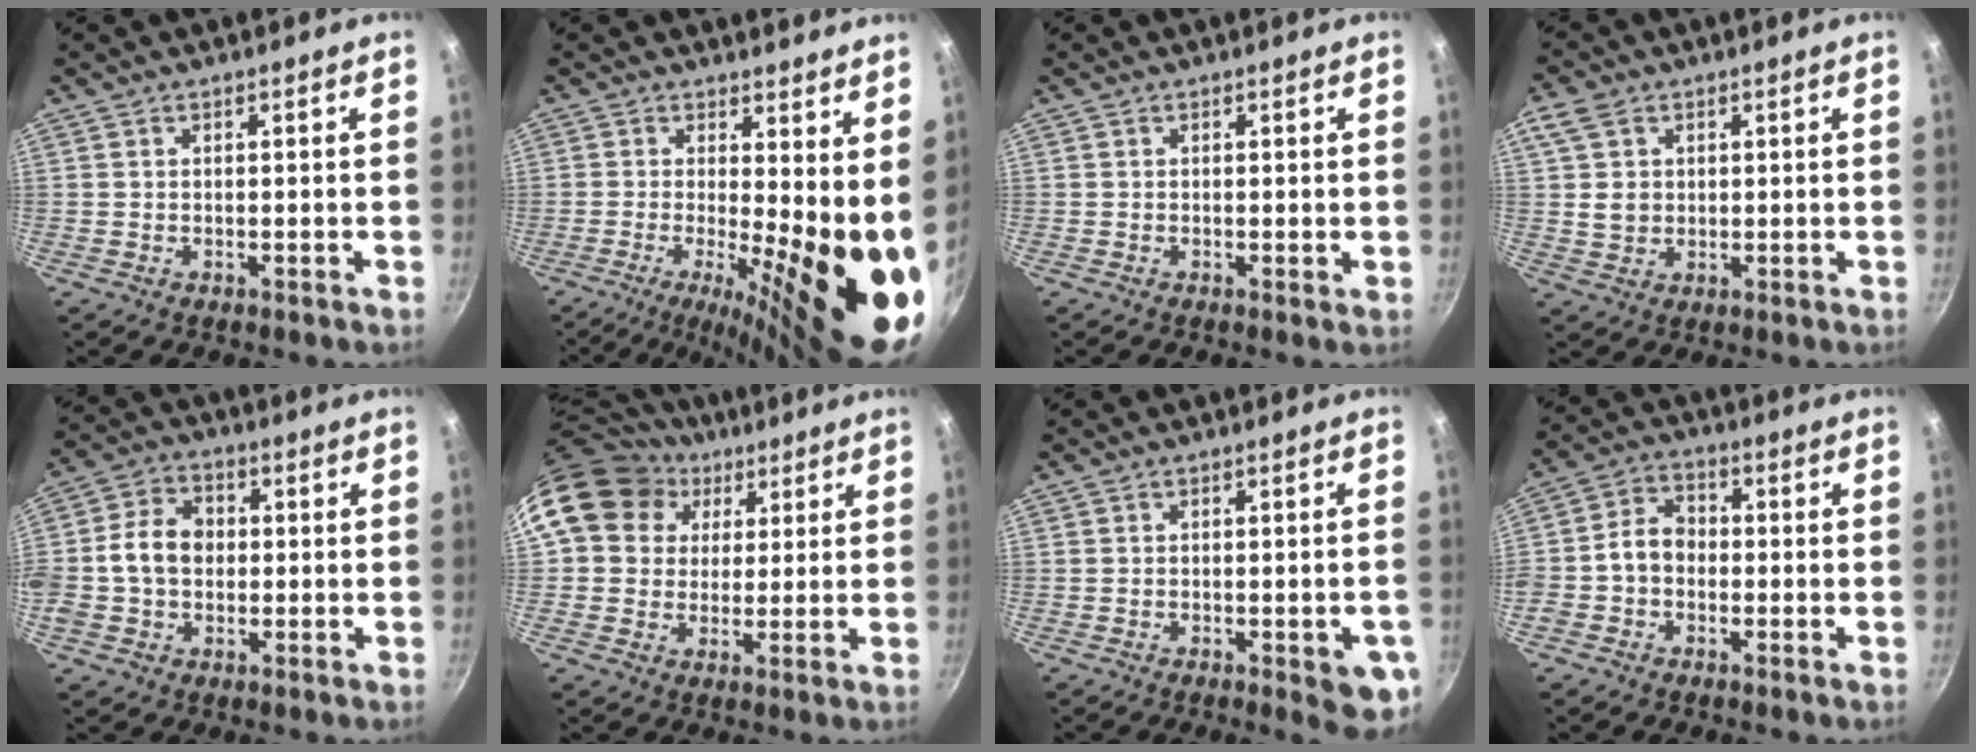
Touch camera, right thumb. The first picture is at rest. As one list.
[{"total": 15.1, "force": [-0.6, 4.4, 14.4], "torque": [-0.177, -0.026, -0.007]}, {"total": 0.0}, {"total": 6.2, "force": [1.8, 4.9, 3.2], "torque": [-0.045, -0.005, 0.030]}, {"total": 10.1, "force": [-0.3, 7.7, 6.5], "torque": [-0.099, 0.023, -0.021]}, {"total": 15.8, "force": [6.1, 13.1, 6.3], "torque": [-0.099, 0.013, 0.100]}, {"total": 7.6, "force": [-2.7, 2.5, 6.7], "torque": [-0.058, 0.006, -0.031]}, {"total": 6.3, "force": [-1.5, 4.9, 3.7], "torque": [-0.044, 0.025, -0.043]}]